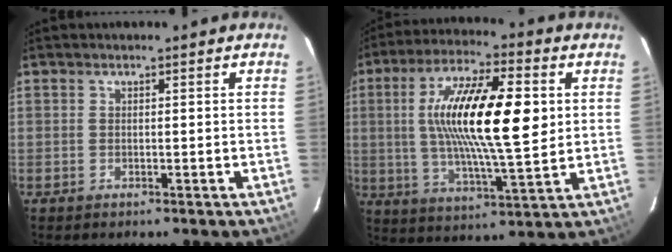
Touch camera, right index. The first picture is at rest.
{"total": 18.8, "force": [3.0, 4.7, 18.0], "torque": [-0.326, 0.009, 0.050]}